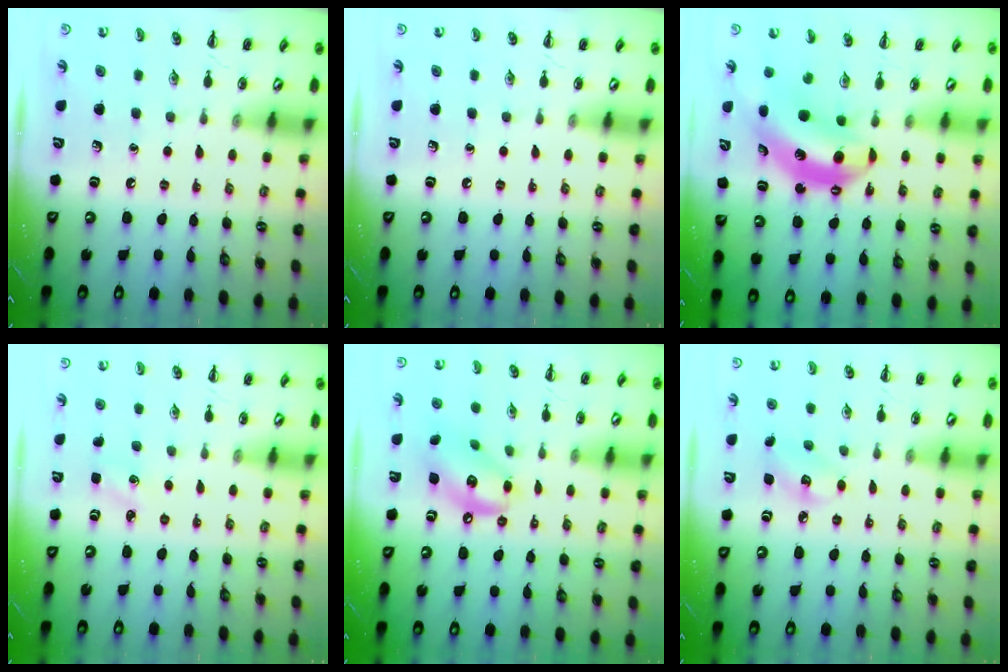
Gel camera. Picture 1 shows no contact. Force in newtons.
{"total": 0.0}
{"total": 6.7, "press": 6.6, "slide": 1.5}
{"total": 2.0, "press": 1.9, "slide": 0.6}
{"total": 12.0, "press": 11.8, "slide": 2.1}
{"total": 4.4, "press": 4.3, "slide": 0.9}